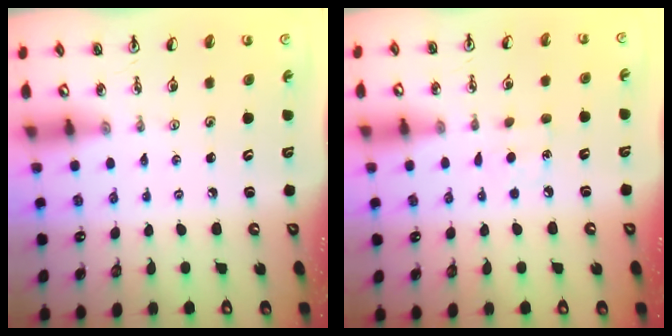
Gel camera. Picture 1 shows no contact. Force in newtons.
{"total": 5.3, "press": 5.2, "slide": 0.6}